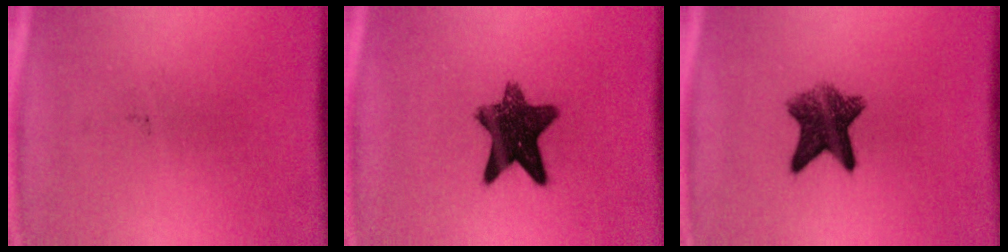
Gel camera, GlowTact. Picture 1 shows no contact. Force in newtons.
{"total": 10.7}
{"total": 7.4}